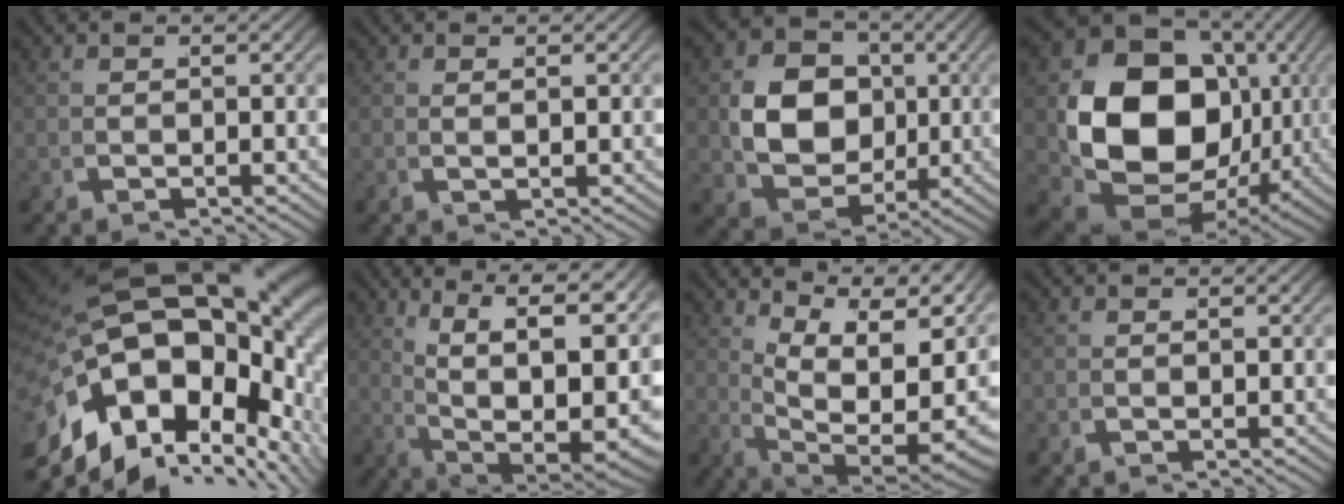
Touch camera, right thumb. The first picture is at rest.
{"total": 0.5, "force": [0.4, -0.3, 0.2], "torque": [-0.005, 0.006, 0.001]}
{"total": 10.4, "force": [0.4, 7.9, 6.7], "torque": [-0.140, -0.040, 0.012]}
{"total": 21.2, "force": [-0.6, 15.3, 14.5], "torque": [-0.308, -0.061, 0.007]}
{"total": 20.7, "force": [1.9, 12.7, 16.3], "torque": [-0.262, -0.005, 0.012]}
{"total": 18.0, "force": [1.2, 11.3, 13.9], "torque": [-0.231, -0.063, 0.040]}
{"total": 15.1, "force": [1.9, 9.0, 12.0], "torque": [-0.212, -0.042, 0.047]}
{"total": 0.0}